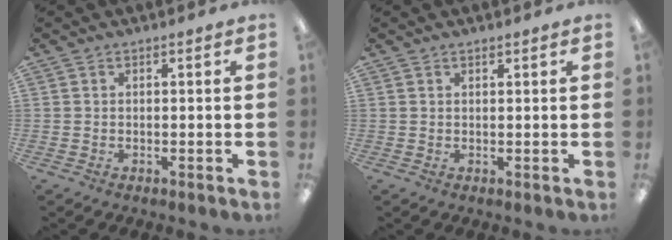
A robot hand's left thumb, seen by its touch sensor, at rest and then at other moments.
{"total": 0.6, "force": [0.5, 0.1, 0.2], "torque": [-0.004, 0.001, 0.010]}